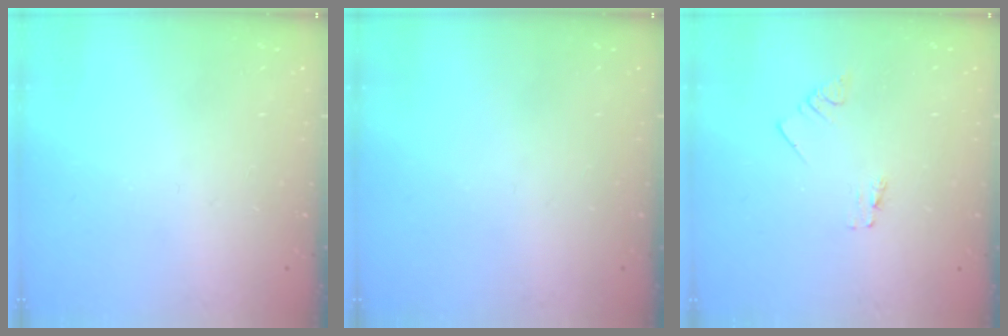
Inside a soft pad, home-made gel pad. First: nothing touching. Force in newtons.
{"total": 0.0}
{"total": 0.0}